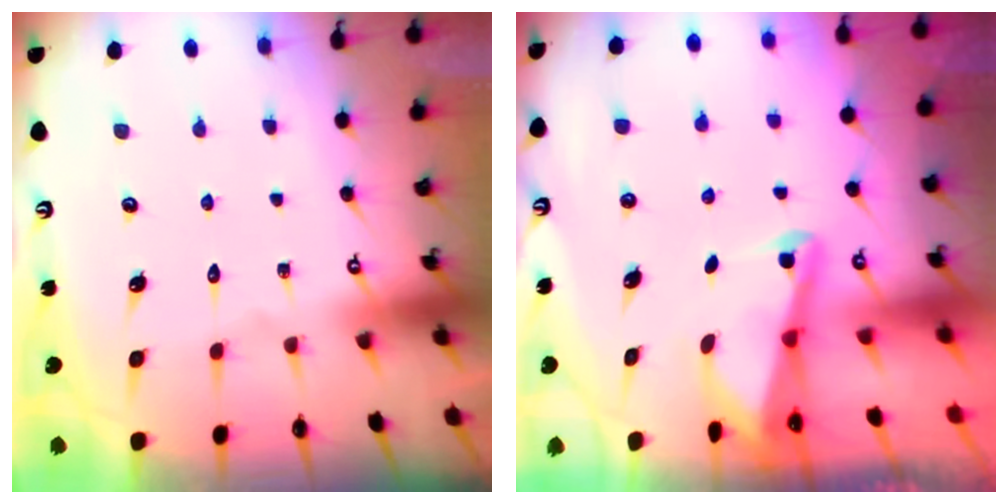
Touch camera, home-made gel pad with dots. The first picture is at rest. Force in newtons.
{"total": 2.1, "press": 2.1, "slide": 0.4}